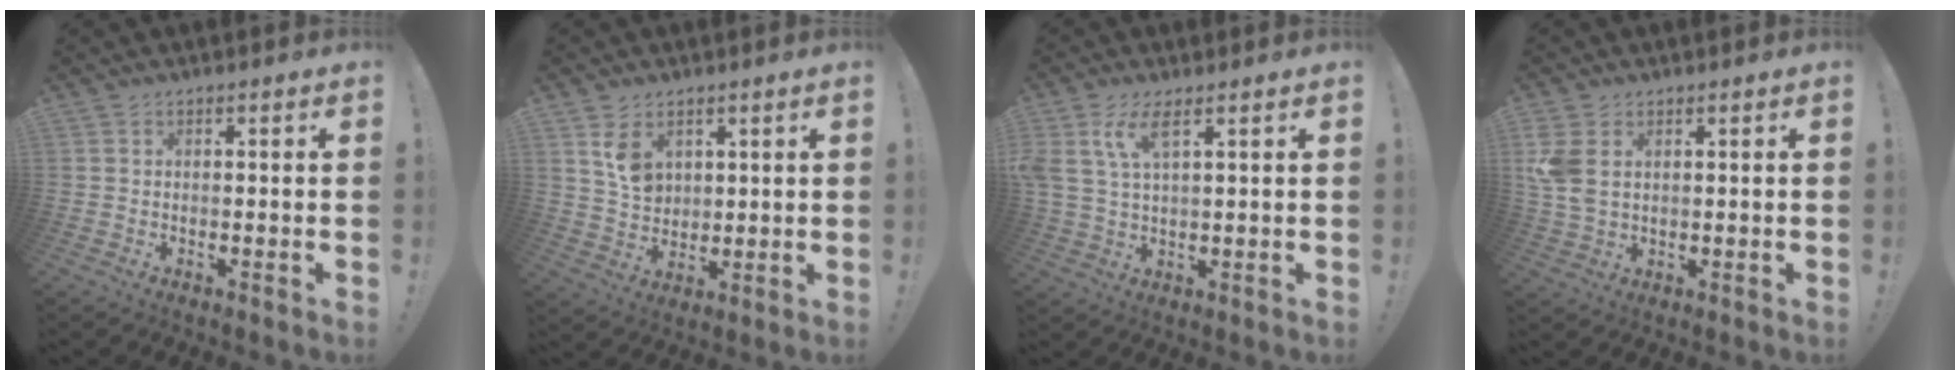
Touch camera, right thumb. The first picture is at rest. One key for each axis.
{"total": 8.0, "fx": 4.0, "fy": 5.8, "fz": 3.9, "tx": -0.042, "ty": -0.023, "tz": 0.077}
{"total": 8.0, "fx": 4.1, "fy": 3.0, "fz": 6.2, "tx": -0.123, "ty": -0.009, "tz": 0.076}
{"total": 6.6, "fx": 2.1, "fy": 4.4, "fz": 4.5, "tx": -0.088, "ty": -0.009, "tz": 0.041}